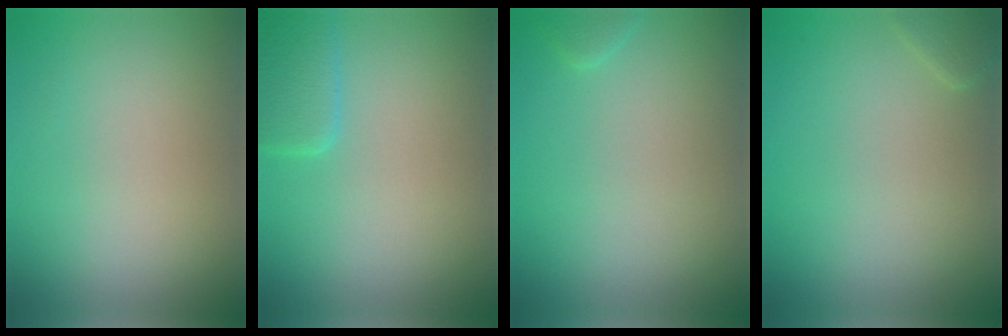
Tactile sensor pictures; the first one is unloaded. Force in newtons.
{"total": 2.6, "press": 2.6, "slide": 0.2}
{"total": 0.9, "press": 0.9, "slide": 0.0}
{"total": 1.0, "press": 1.0, "slide": 0.1}